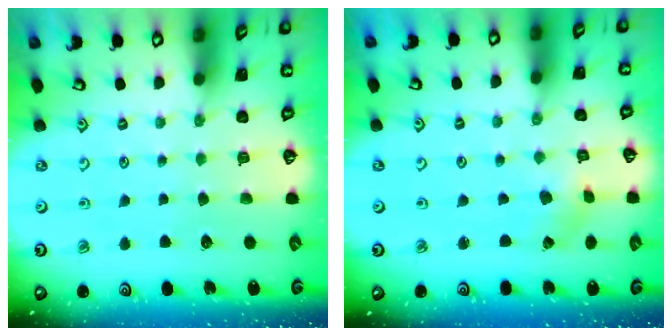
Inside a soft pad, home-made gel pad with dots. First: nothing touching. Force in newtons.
{"total": 1.2, "press": 1.2, "slide": 0.2}